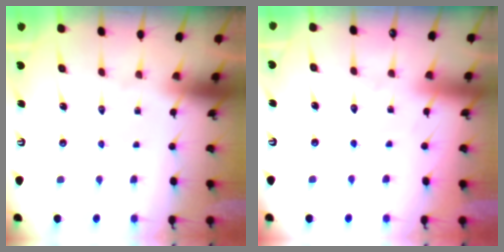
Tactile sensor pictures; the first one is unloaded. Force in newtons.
{"total": 3.0, "press": 3.0, "slide": 0.4}